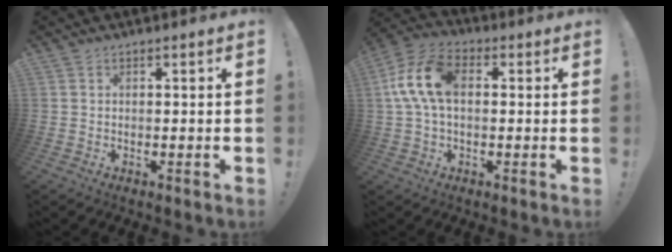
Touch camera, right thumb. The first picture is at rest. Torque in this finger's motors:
{"motor_torque": [0.06, 0.60, 1.40, 0.01, 0.12]}